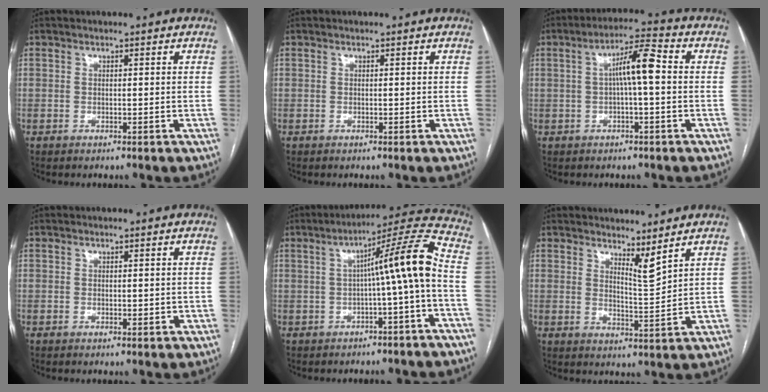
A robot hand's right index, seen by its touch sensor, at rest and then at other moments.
{"total": 0.0}
{"total": 6.8, "force": [0.3, 0.7, 6.7], "torque": [-0.116, 0.022, 0.003]}
{"total": 0.8, "force": [0.0, 0.3, 0.7], "torque": [-0.010, -0.002, 0.001]}
{"total": 10.6, "force": [-1.0, -0.8, 10.6], "torque": [-0.151, 0.030, -0.016]}
{"total": 3.6, "force": [3.0, -0.2, 2.1], "torque": [-0.038, -0.023, 0.058]}